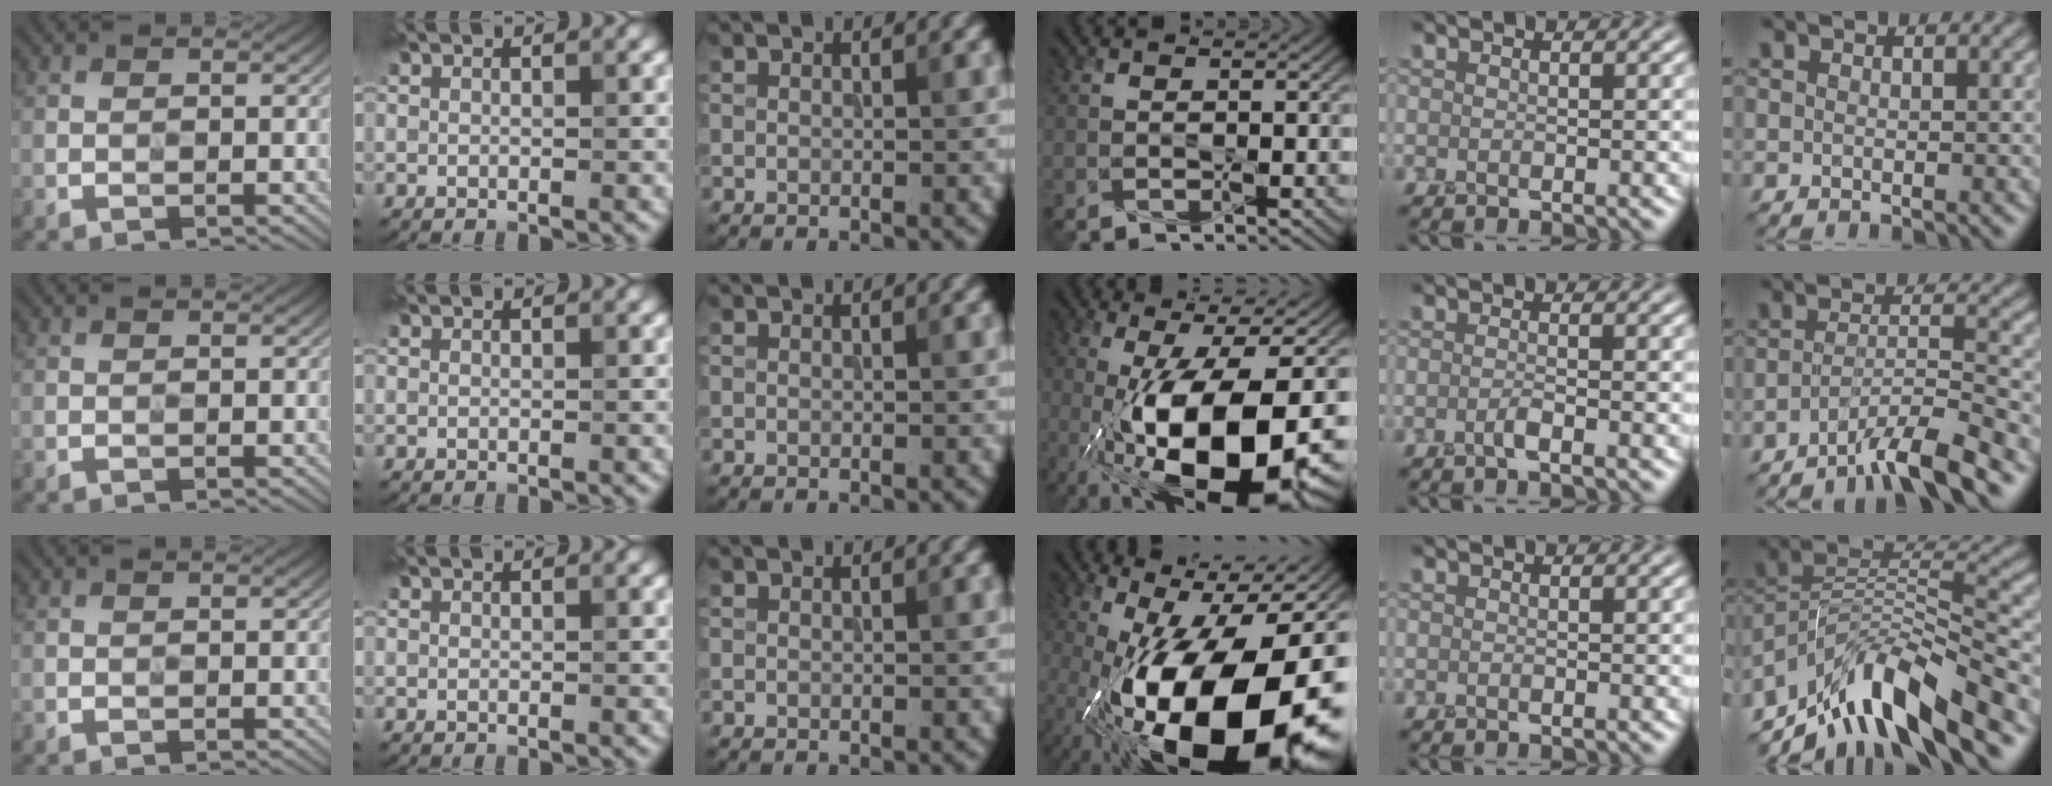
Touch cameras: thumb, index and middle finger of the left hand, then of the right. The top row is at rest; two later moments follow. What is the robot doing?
{"motion": "press", "object": "grip strengthener"}